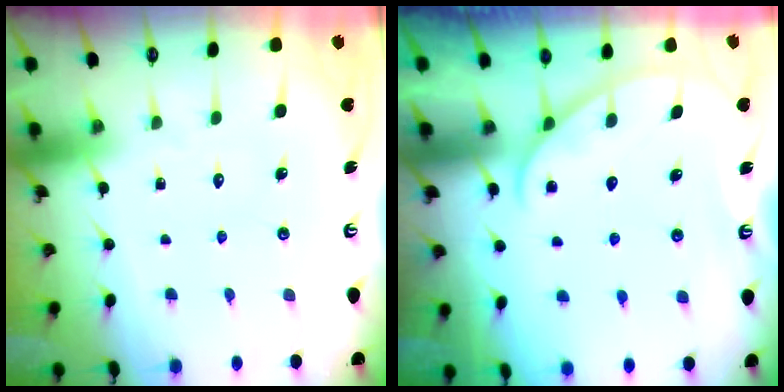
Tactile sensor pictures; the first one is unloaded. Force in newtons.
{"total": 2.7, "press": 2.6, "slide": 0.3}